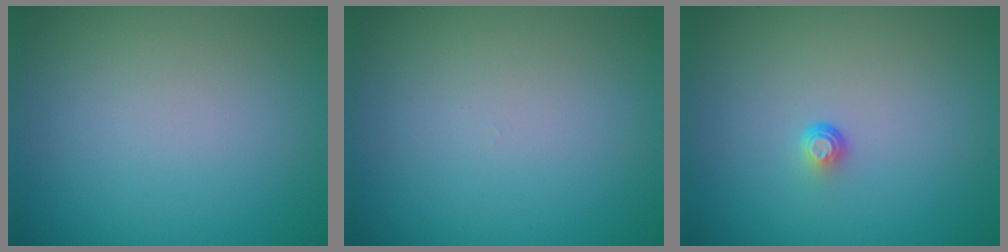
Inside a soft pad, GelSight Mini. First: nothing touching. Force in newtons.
{"total": 0.0}
{"total": 0.9, "press": 0.5, "slide": 0.7}